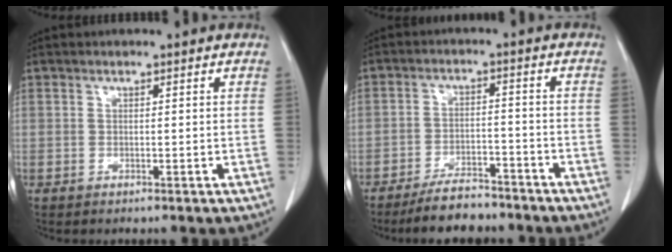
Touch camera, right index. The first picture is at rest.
{"total": 7.2, "force": [-6.3, 2.3, 2.4], "torque": [-0.040, -0.006, -0.106]}